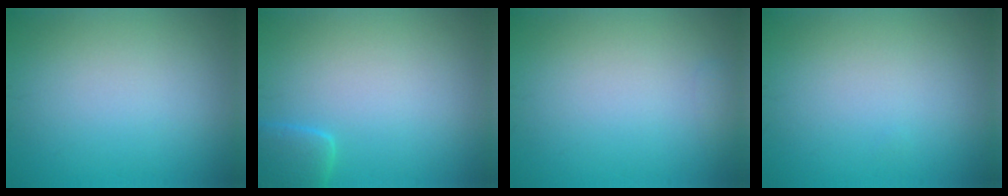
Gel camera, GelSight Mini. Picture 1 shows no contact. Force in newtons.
{"total": 2.3, "press": 2.3, "slide": 0.2}
{"total": 0.6, "press": 0.6, "slide": 0.1}
{"total": 0.0}